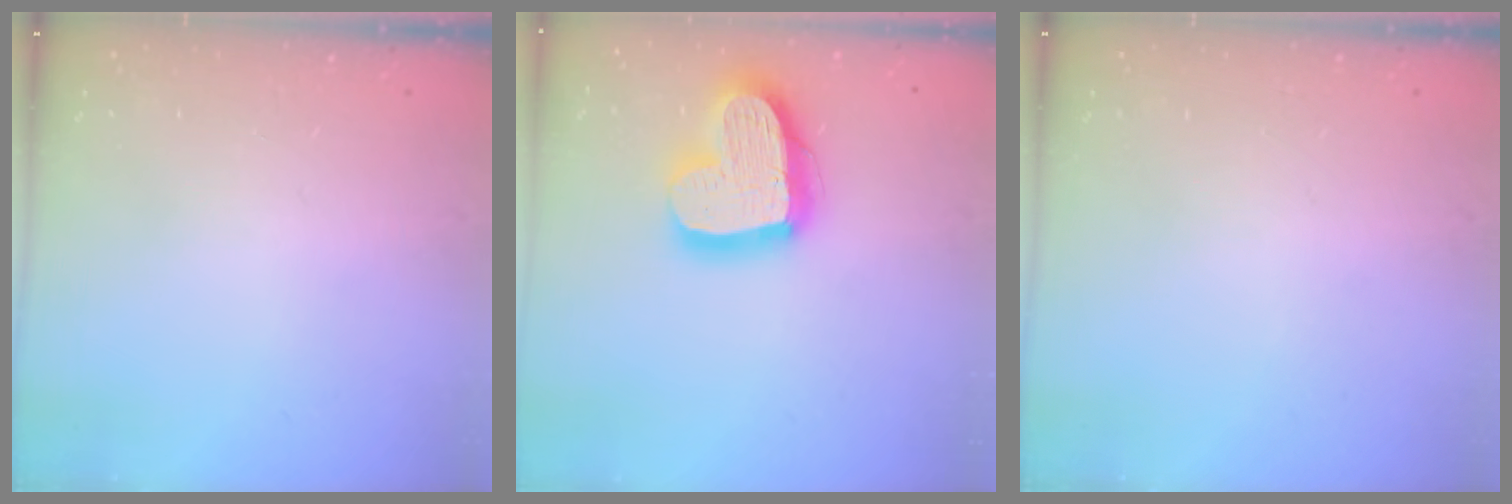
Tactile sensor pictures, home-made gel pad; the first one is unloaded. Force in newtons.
{"total": 20.2, "press": 20.1, "slide": 2.0}
{"total": 0.0}